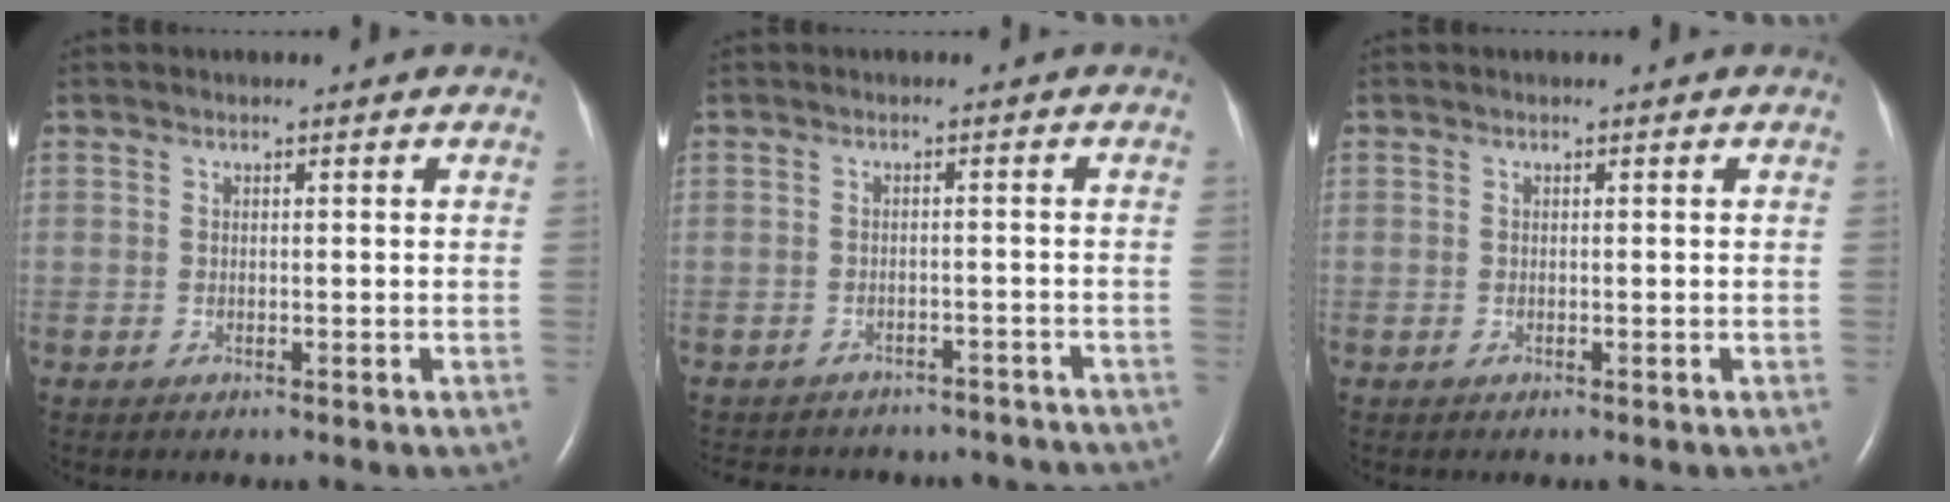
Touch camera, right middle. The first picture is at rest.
{"total": 17.0, "force": [-15.1, 6.2, 4.9], "torque": [-0.113, -0.002, -0.170]}
{"total": 0.0}